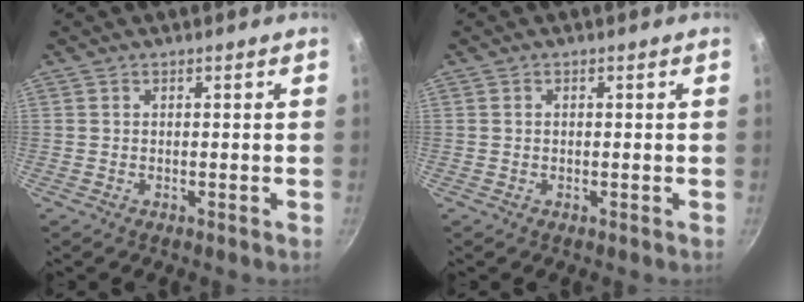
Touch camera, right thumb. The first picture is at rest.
{"total": 0.6, "force": [0.1, 0.4, 0.4], "torque": [-0.006, 0.003, 0.001]}